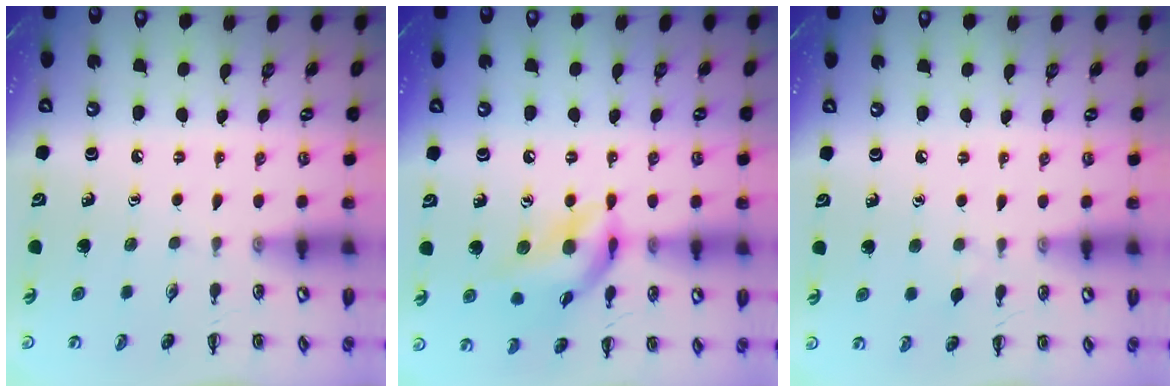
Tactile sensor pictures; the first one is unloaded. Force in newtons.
{"total": 13.4, "press": 13.2, "slide": 2.3}
{"total": 2.4, "press": 2.3, "slide": 0.9}